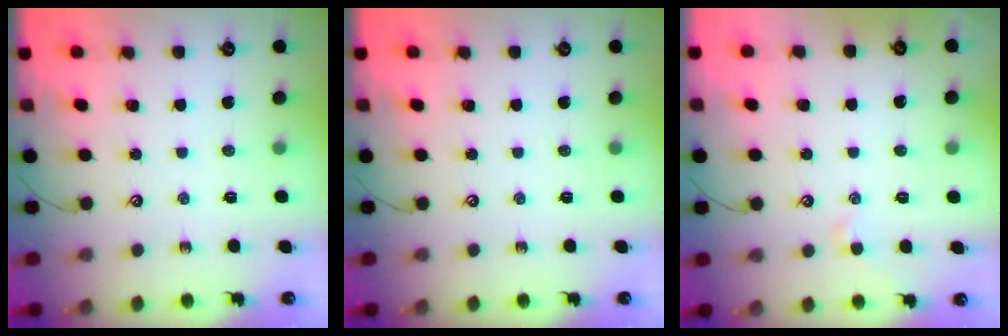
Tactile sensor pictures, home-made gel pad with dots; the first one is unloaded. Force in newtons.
{"total": 0.0}
{"total": 0.7, "press": 0.6, "slide": 0.4}